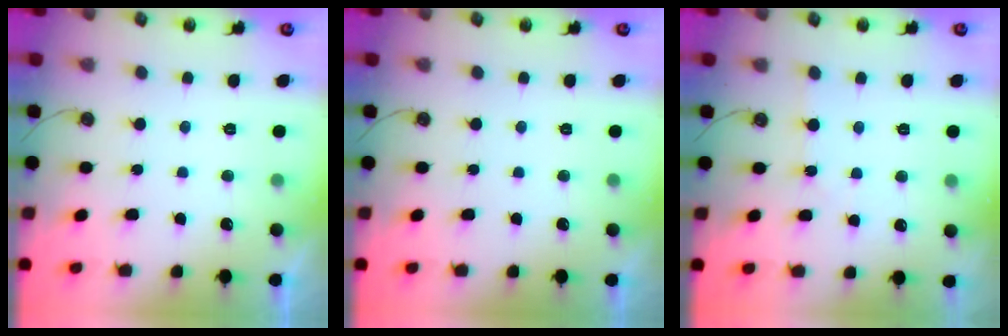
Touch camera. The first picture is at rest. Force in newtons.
{"total": 0.0}
{"total": 3.0, "press": 3.0, "slide": 0.4}